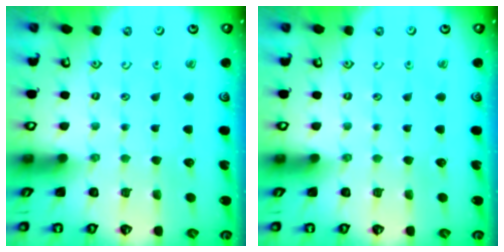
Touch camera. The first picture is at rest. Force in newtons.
{"total": 0.0}